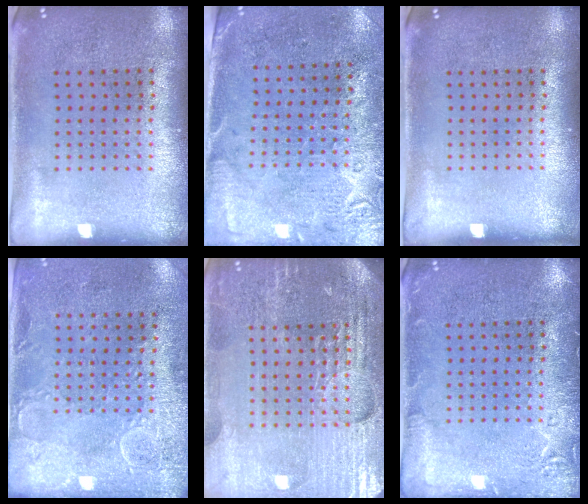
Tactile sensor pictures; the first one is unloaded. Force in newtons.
{"total": 2.8, "press": 2.4, "slide": 1.4}
{"total": 0.0}
{"total": 2.9, "press": 2.4, "slide": 1.7}
{"total": 4.9, "press": 4.6, "slide": 1.8}
{"total": 2.2, "press": 2.2, "slide": 0.4}